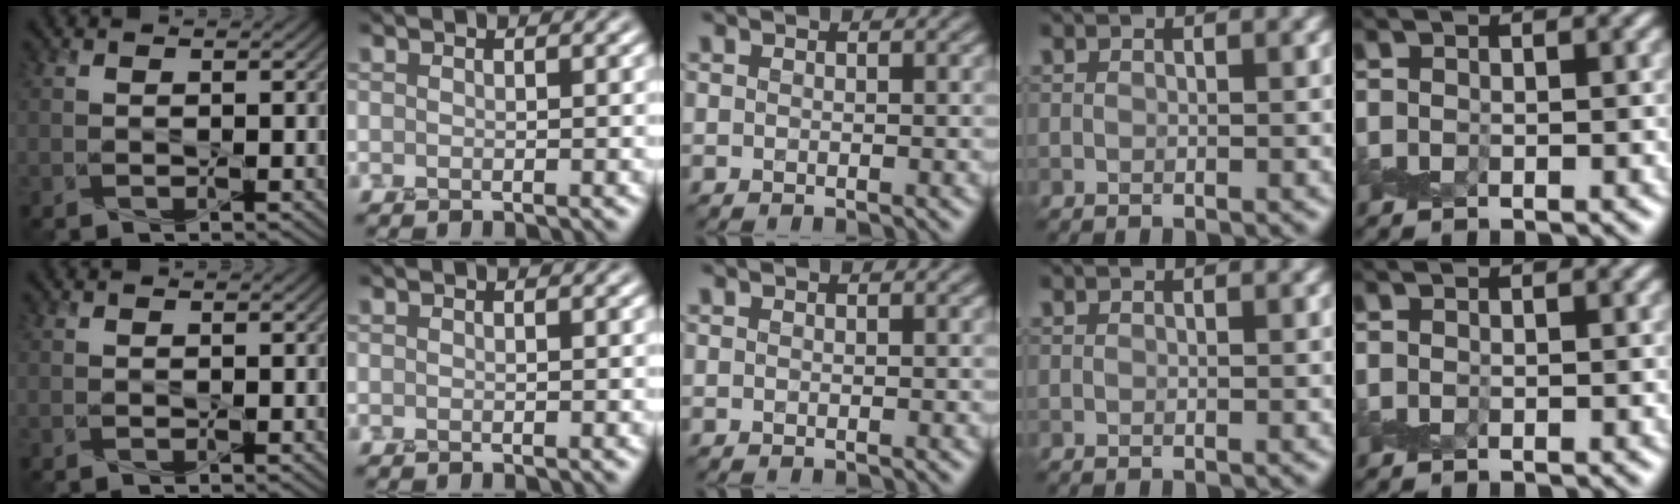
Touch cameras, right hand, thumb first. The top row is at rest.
{}